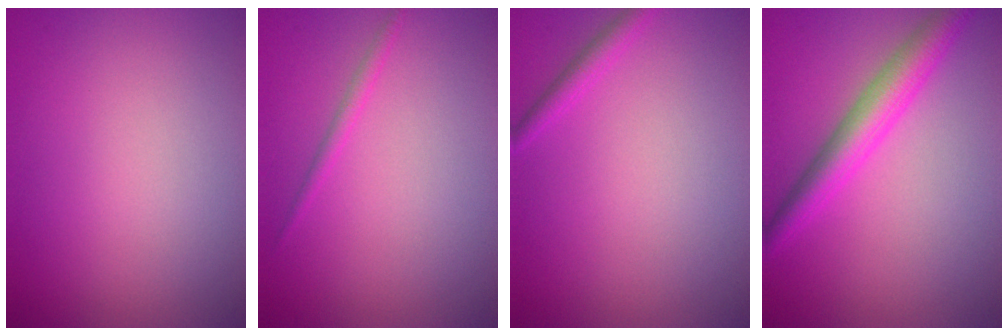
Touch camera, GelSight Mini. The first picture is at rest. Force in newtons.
{"total": 0.9, "press": 0.9, "slide": 0.1}
{"total": 1.3, "press": 1.3, "slide": 0.1}
{"total": 4.2, "press": 4.2, "slide": 0.1}